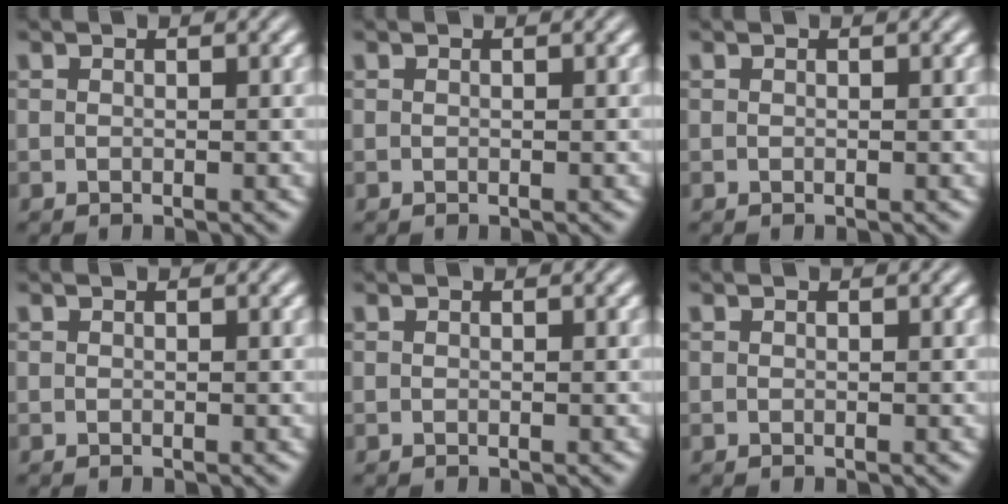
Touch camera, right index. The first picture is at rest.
{"total": 0.0}
{"total": 0.0}
{"total": 0.0}
{"total": 0.0}
{"total": 0.0}